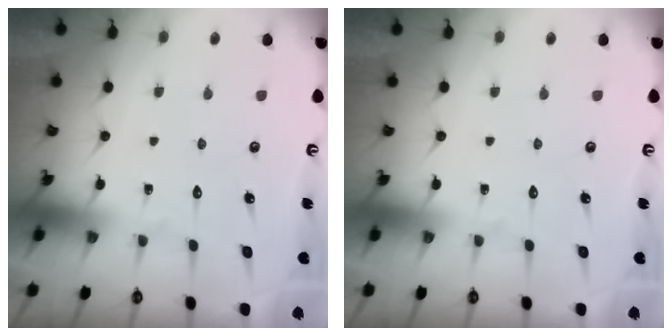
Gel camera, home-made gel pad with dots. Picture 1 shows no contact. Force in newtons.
{"total": 0.0}